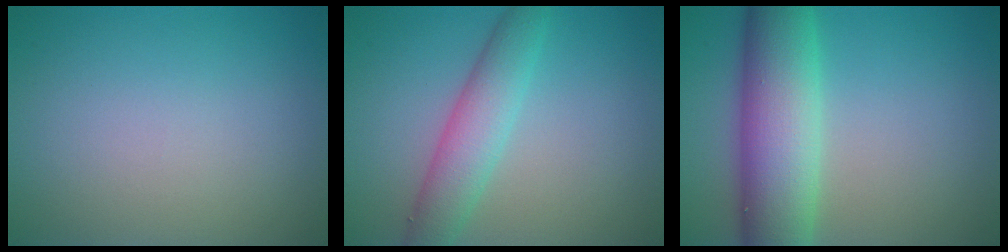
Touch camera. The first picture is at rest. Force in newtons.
{"total": 4.2, "press": 4.2, "slide": 0.1}
{"total": 9.2, "press": 9.2, "slide": 0.3}